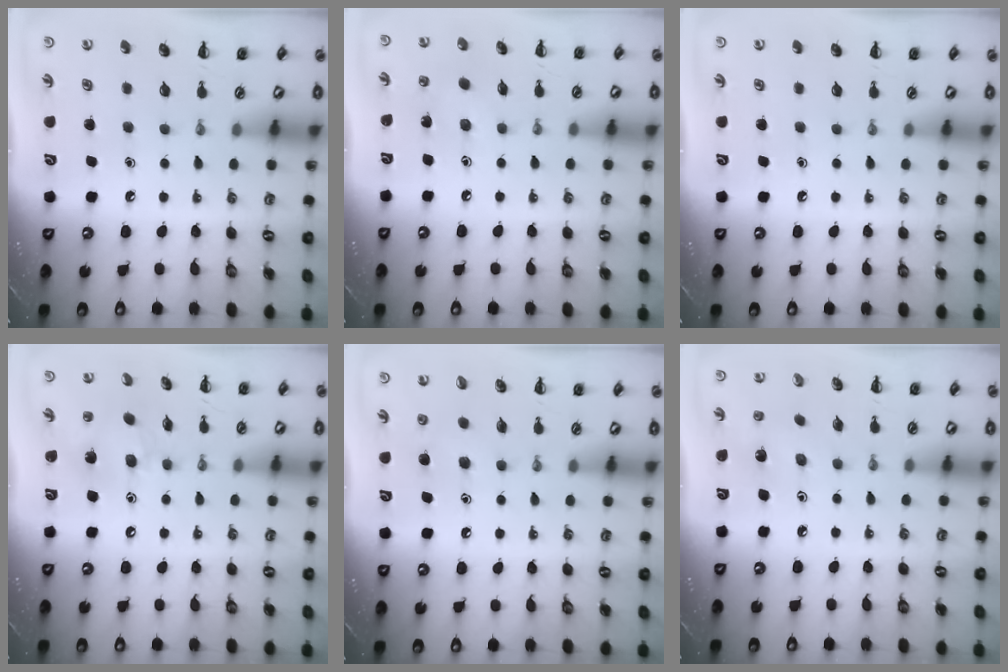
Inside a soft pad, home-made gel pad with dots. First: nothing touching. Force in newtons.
{"total": 2.9, "press": 2.8, "slide": 0.6}
{"total": 0.0}
{"total": 11.1, "press": 10.7, "slide": 2.6}
{"total": 3.9, "press": 3.6, "slide": 1.5}
{"total": 2.7, "press": 2.5, "slide": 0.9}